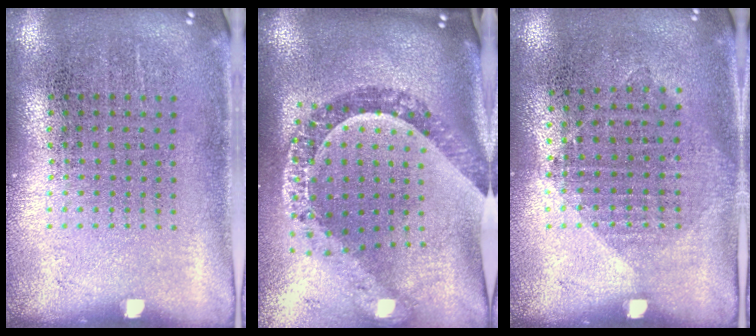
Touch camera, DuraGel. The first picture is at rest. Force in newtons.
{"total": 2.0, "press": 1.8, "slide": 0.9}
{"total": 1.1, "press": 0.9, "slide": 0.5}